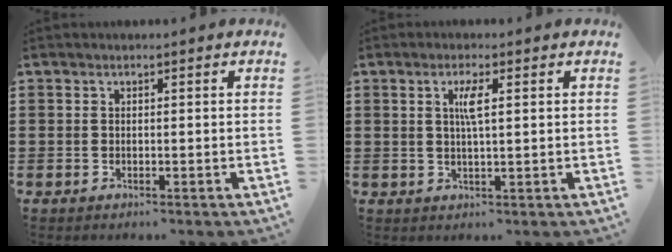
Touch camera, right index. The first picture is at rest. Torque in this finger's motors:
{"motor_torque": [0.57, -0.12, 0.25, 0.03]}